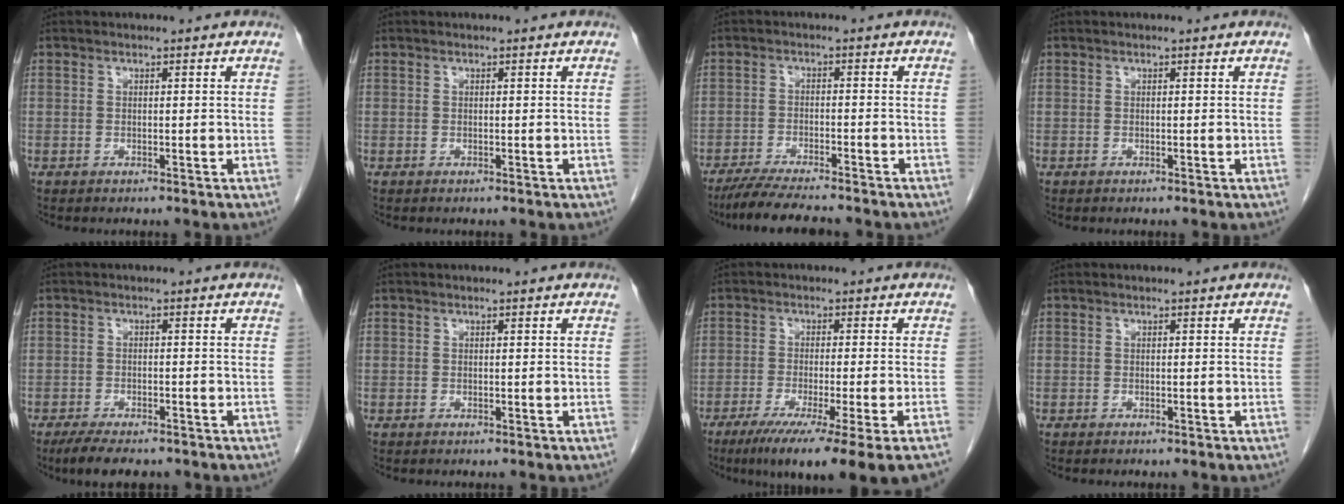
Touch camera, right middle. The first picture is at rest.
{"total": 0.0}
{"total": 8.5, "force": [-7.5, 0.4, 4.1], "torque": [-0.068, -0.024, -0.122]}
{"total": 0.0}
{"total": 6.6, "force": [-5.3, 2.0, 3.4], "torque": [-0.054, -0.011, -0.080]}
{"total": 0.0}
{"total": 14.2, "force": [-10.0, -1.3, 10.0], "torque": [-0.121, -0.045, -0.152]}
{"total": 0.5, "force": [-0.5, 0.0, 0.2], "torque": [-0.011, -0.003, -0.007]}